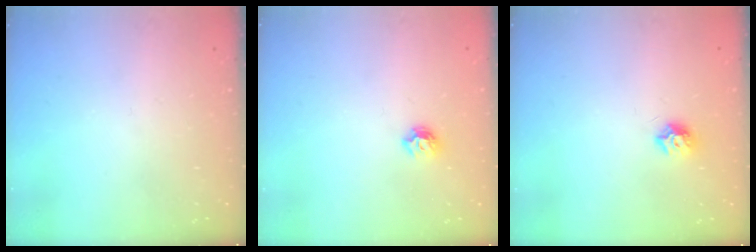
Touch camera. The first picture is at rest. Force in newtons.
{"total": 6.4, "press": 6.4, "slide": 0.7}
{"total": 7.4, "press": 7.4, "slide": 0.9}